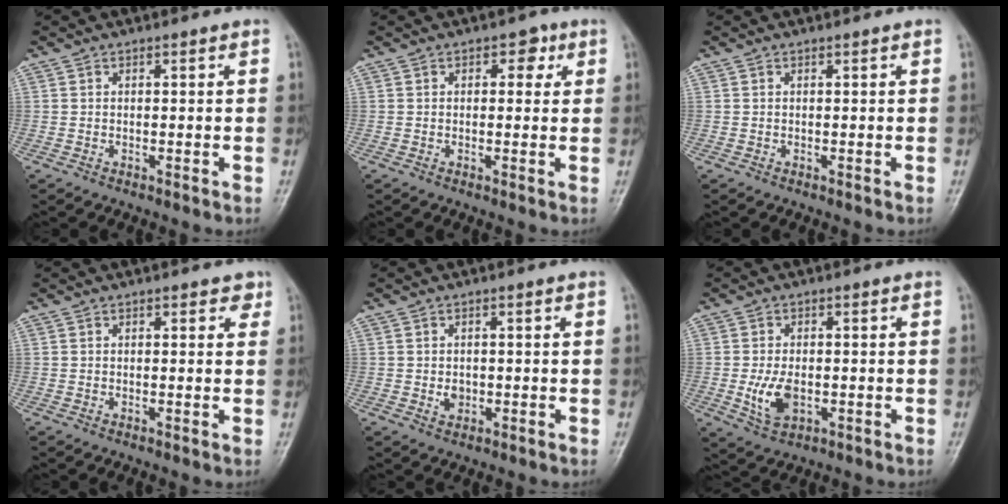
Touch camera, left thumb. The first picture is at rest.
{"total": 3.3, "force": [1.2, 2.2, 2.2], "torque": [-0.003, 0.001, 0.009]}
{"total": 0.0}
{"total": 2.1, "force": [1.1, 1.2, 1.4], "torque": [-0.001, -0.002, 0.010]}
{"total": 2.4, "force": [-0.3, 1.9, 1.4], "torque": [-0.013, 0.002, -0.002]}
{"total": 6.3, "force": [-1.2, 3.8, 4.9], "torque": [-0.092, -0.003, -0.016]}